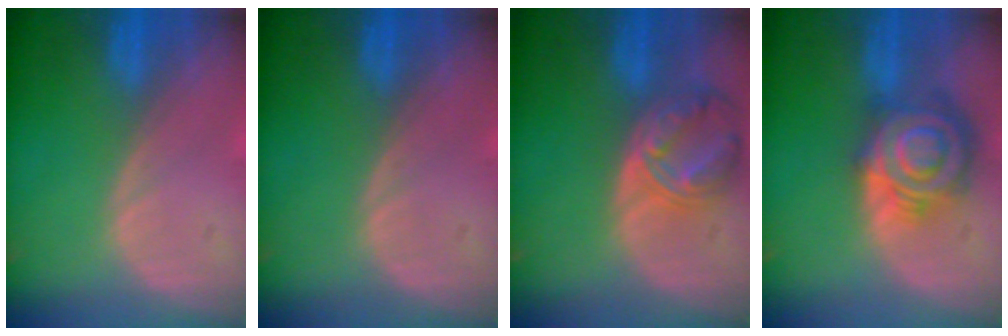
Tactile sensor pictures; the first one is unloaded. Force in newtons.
{"total": 0.0}
{"total": 8.2, "press": 7.1, "slide": 4.0}
{"total": 9.3, "press": 9.2, "slide": 0.6}